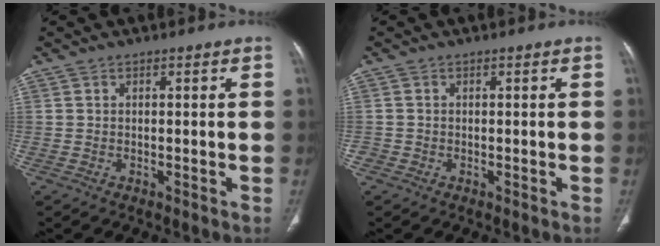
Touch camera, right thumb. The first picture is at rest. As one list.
[{"total": 1.0, "force": [-0.4, 0.9, 0.1], "torque": [0.001, 0.004, -0.010]}]